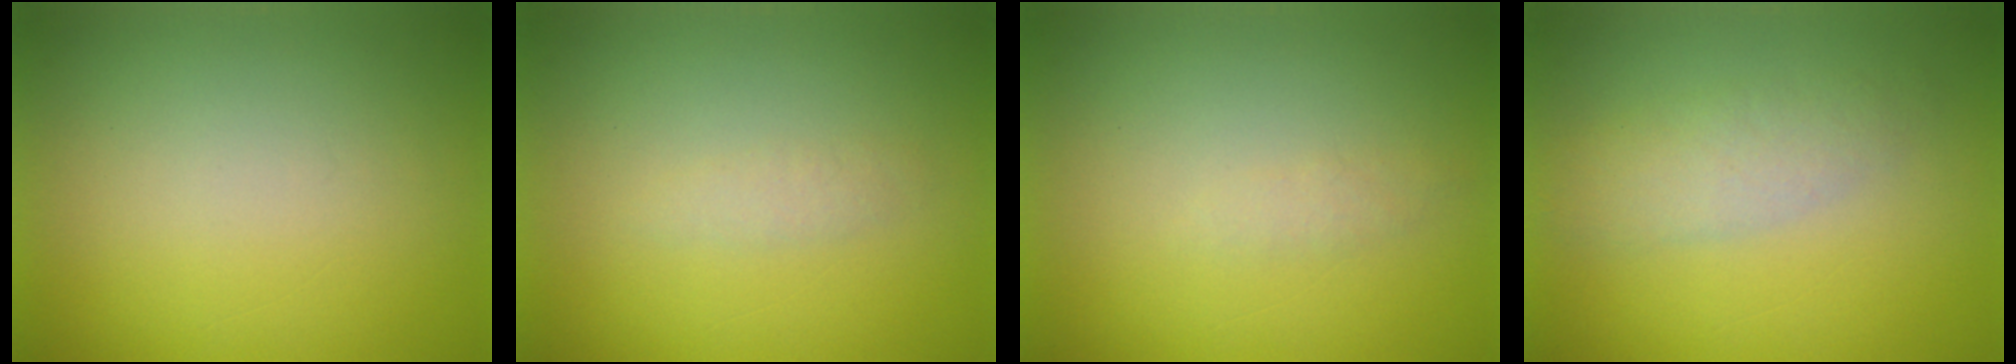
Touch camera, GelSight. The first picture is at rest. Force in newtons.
{"total": 1.3}
{"total": 1.2}
{"total": 2.9}